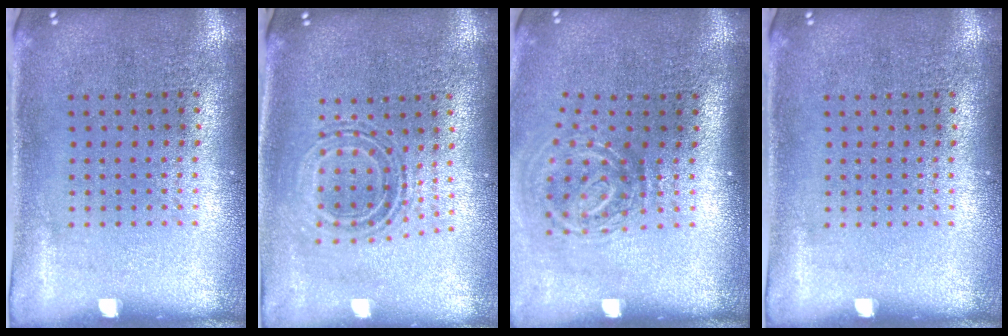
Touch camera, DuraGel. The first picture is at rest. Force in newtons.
{"total": 0.9, "press": 0.8, "slide": 0.3}
{"total": 2.1, "press": 1.3, "slide": 1.6}
{"total": 0.0}